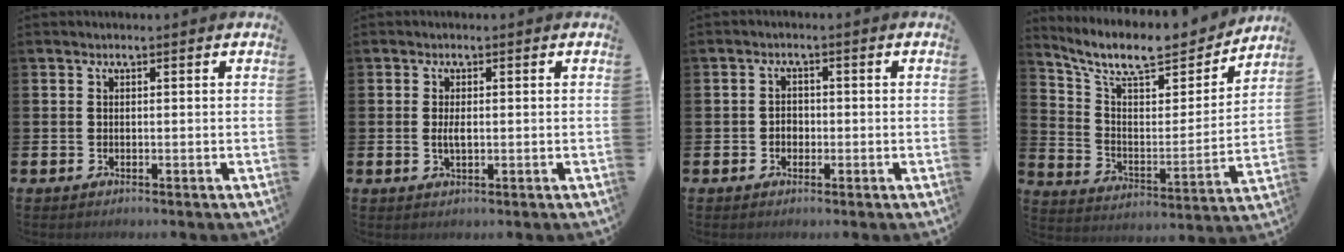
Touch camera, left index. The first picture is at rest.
{"total": 1.8, "force": [0.0, 0.7, 1.7], "torque": [-0.029, 0.000, -0.002]}
{"total": 1.8, "force": [-0.4, 1.5, 0.8], "torque": [-0.005, 0.001, -0.014]}
{"total": 9.6, "force": [8.3, 2.9, 4.0], "torque": [-0.114, -0.058, 0.142]}